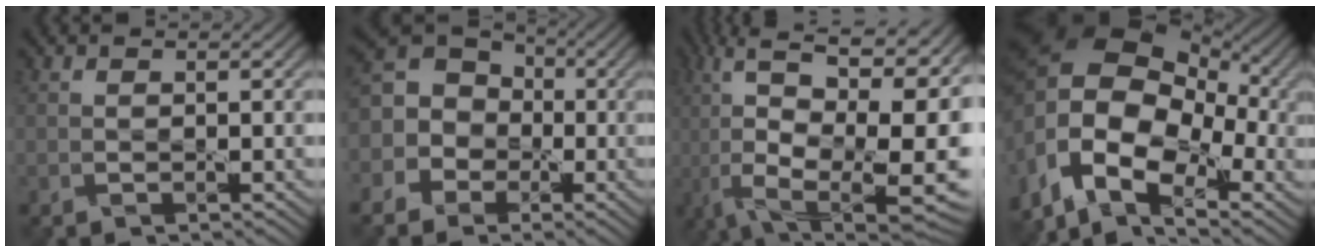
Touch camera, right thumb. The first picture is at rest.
{"total": 9.9, "force": [-1.1, 9.1, 3.8], "torque": [-0.123, 0.016, -0.055]}
{"total": 16.5, "force": [-3.6, 6.8, 14.6], "torque": [-0.262, -0.003, -0.069]}
{"total": 16.8, "force": [-1.8, 11.4, 12.2], "torque": [-0.250, -0.018, -0.030]}